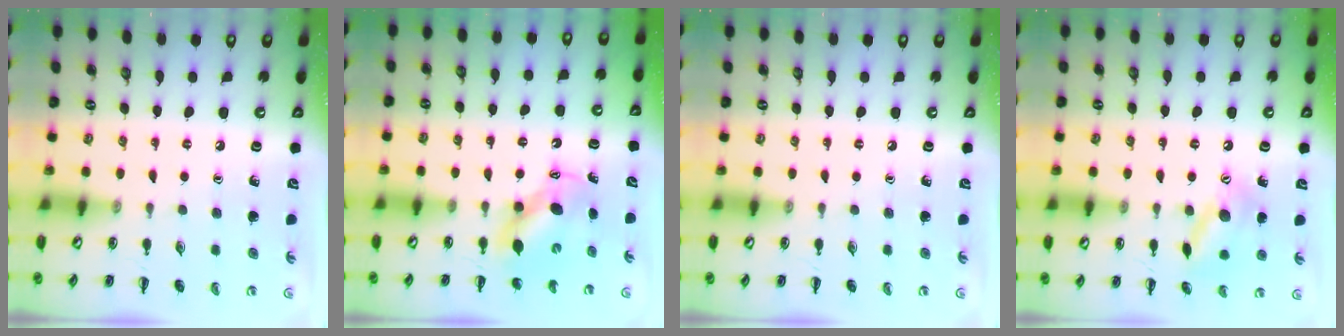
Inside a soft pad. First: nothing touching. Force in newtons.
{"total": 6.5, "press": 6.4, "slide": 1.0}
{"total": 0.0}
{"total": 12.7, "press": 12.5, "slide": 2.5}